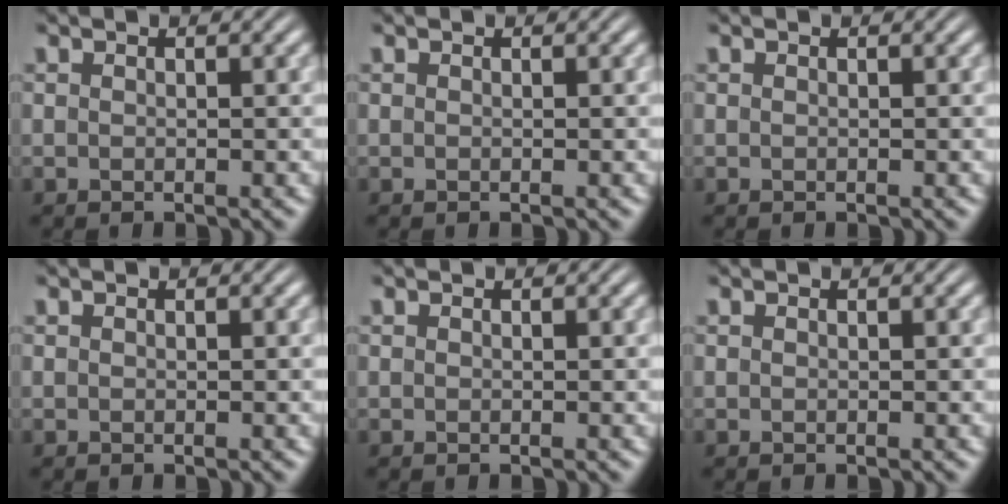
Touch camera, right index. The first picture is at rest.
{"total": 0.0}
{"total": 0.0}
{"total": 0.0}
{"total": 0.0}
{"total": 0.0}